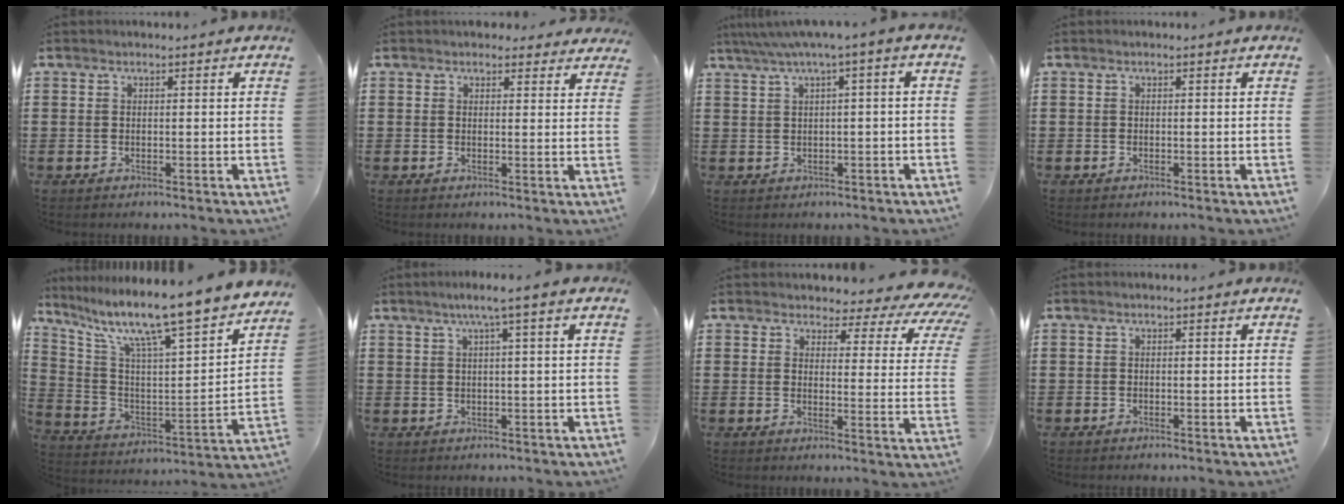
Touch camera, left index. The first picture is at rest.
{"total": 2.1, "force": [1.8, 1.0, 0.1], "torque": [0.000, -0.002, 0.033]}
{"total": 3.0, "force": [-0.1, -0.1, 3.0], "torque": [-0.053, -0.006, -0.005]}
{"total": 0.0}
{"total": 11.4, "force": [9.8, -0.1, 5.8], "torque": [-0.137, -0.081, 0.153]}
{"total": 2.8, "force": [1.2, -0.4, 2.5], "torque": [-0.047, -0.002, 0.017]}
{"total": 3.4, "force": [2.9, 1.3, 1.3], "torque": [-0.037, -0.017, 0.043]}
{"total": 0.0}